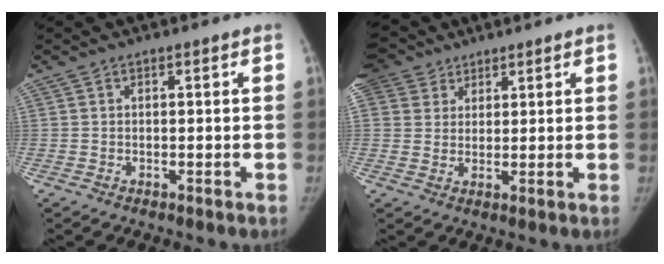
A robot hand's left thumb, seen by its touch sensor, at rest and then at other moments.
{"total": 12.1, "force": [6.8, 9.4, 3.6], "torque": [-0.076, 0.013, 0.130]}